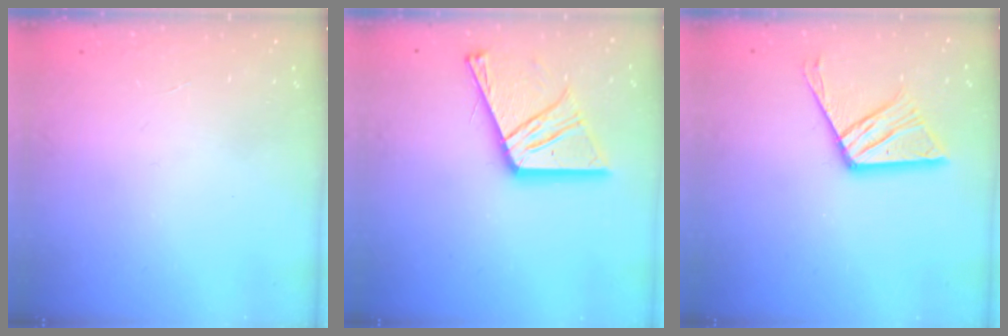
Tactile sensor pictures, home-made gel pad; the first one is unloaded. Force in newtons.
{"total": 17.3, "press": 17.2, "slide": 1.7}
{"total": 13.5, "press": 13.5, "slide": 1.2}